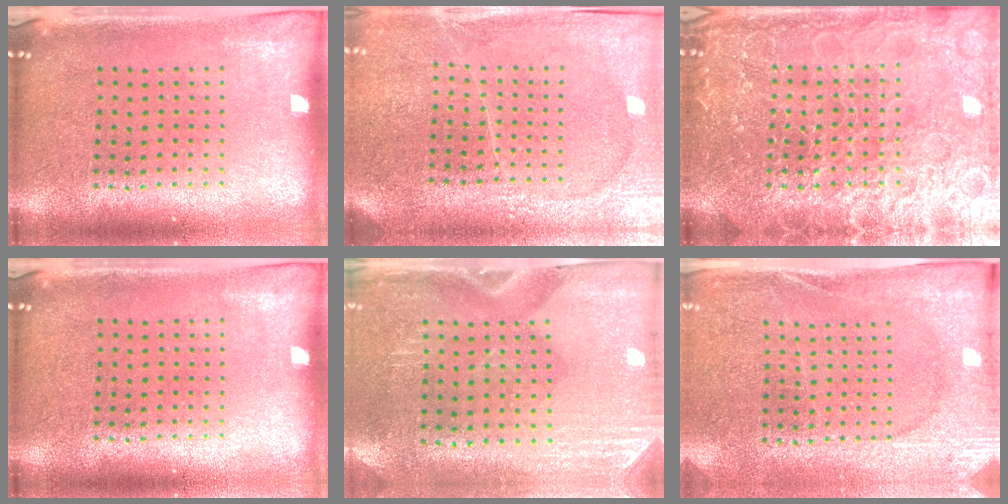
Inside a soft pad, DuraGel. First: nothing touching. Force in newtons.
{"total": 3.6, "press": 3.3, "slide": 1.6}
{"total": 6.9, "press": 6.8, "slide": 0.8}
{"total": 0.0}
{"total": 3.0, "press": 2.6, "slide": 1.5}
{"total": 2.6, "press": 2.6, "slide": 0.4}